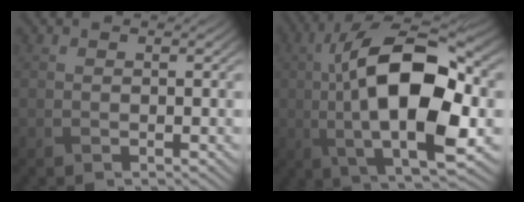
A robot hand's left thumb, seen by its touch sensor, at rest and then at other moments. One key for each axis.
{"total": 17.5, "fx": -1.0, "fy": 7.2, "fz": 15.9, "tx": -0.286, "ty": 0.025, "tz": -0.024}